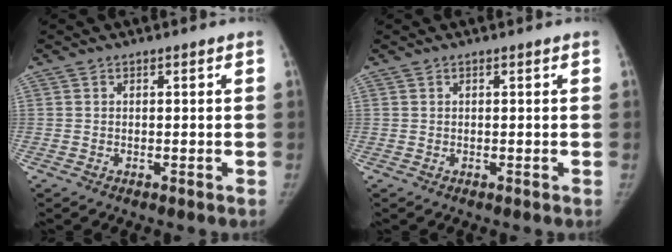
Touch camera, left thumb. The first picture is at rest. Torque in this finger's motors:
{"motor_torque": [0.56, -0.09, -0.06, 0.06, 0.08]}